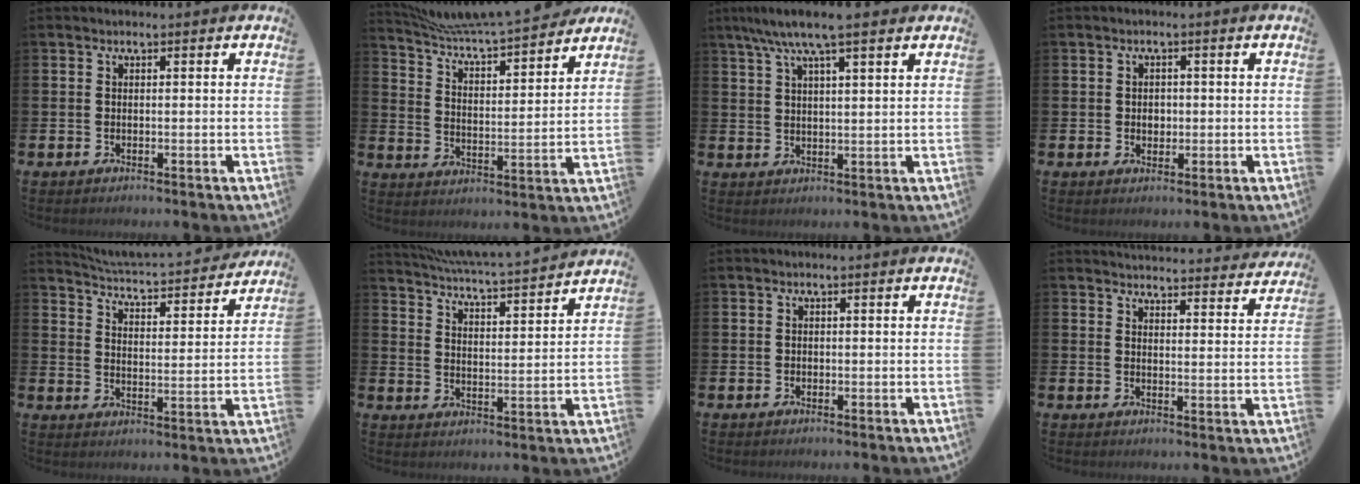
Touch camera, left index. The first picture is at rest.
{"total": 7.2, "force": [7.0, -0.2, 1.6], "torque": [-0.063, -0.060, 0.119]}
{"total": 7.1, "force": [5.8, 0.8, 4.1], "torque": [-0.092, -0.010, 0.103]}
{"total": 1.7, "force": [0.2, 1.4, 0.9], "torque": [0.000, 0.002, -0.003]}
{"total": 4.6, "force": [4.5, 0.2, 0.6], "torque": [-0.038, -0.044, 0.072]}
{"total": 5.9, "force": [5.8, -0.2, 0.9], "torque": [-0.046, -0.051, 0.101]}
{"total": 0.5, "force": [0.0, 0.5, 0.1], "torque": [-0.001, 0.004, -0.002]}
{"total": 4.5, "force": [4.4, 0.5, 0.3], "torque": [-0.006, -0.037, 0.077]}